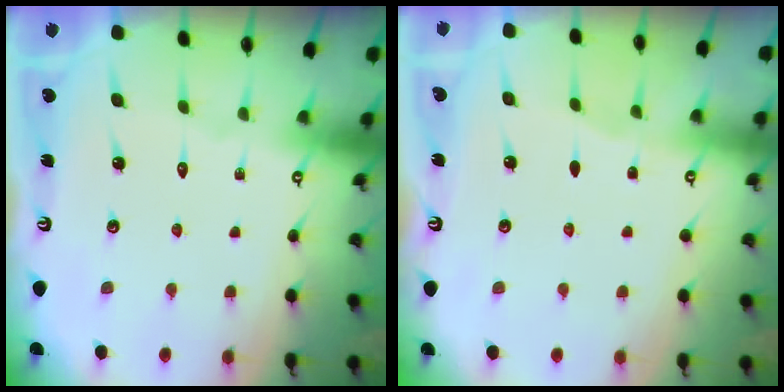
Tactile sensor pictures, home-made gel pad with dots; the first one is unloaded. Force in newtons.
{"total": 1.9, "press": 1.9, "slide": 0.3}